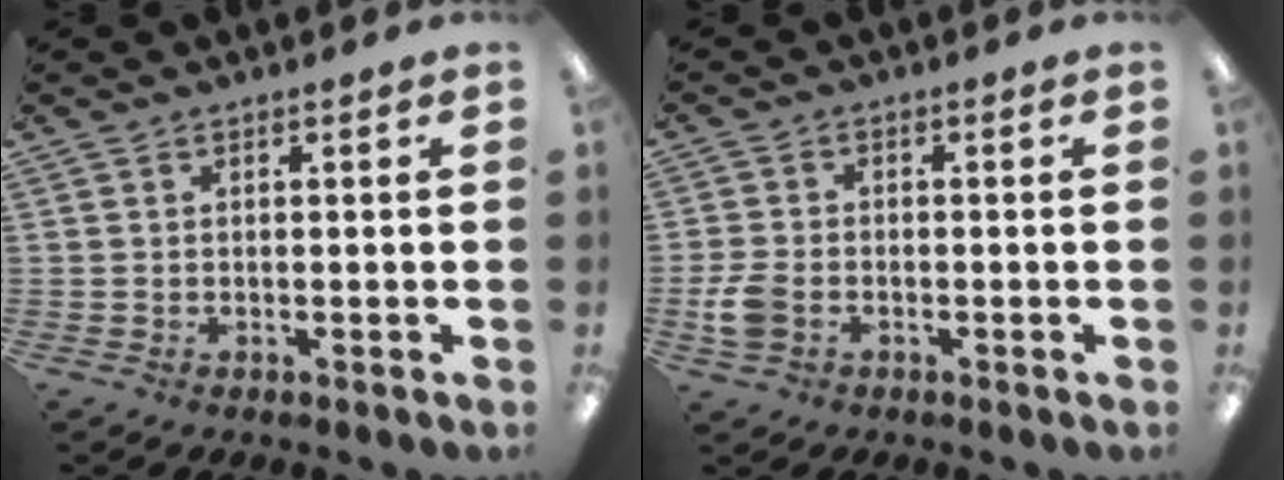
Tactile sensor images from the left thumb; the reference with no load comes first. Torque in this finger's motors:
{"motor_torque": [-0.17, 0.20, 0.04, -0.03, 0.01]}